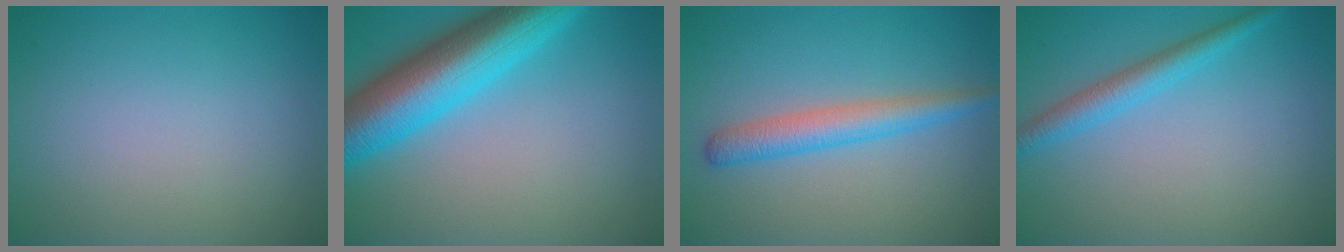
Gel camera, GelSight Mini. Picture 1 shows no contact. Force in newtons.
{"total": 10.2, "press": 10.2, "slide": 0.3}
{"total": 3.4, "press": 3.4, "slide": 0.1}
{"total": 2.7, "press": 2.7, "slide": 0.2}